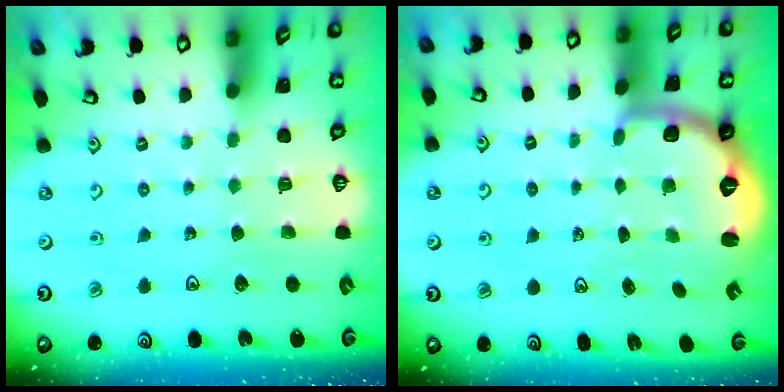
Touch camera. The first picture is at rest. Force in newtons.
{"total": 2.6, "press": 1.6, "slide": 2.1}